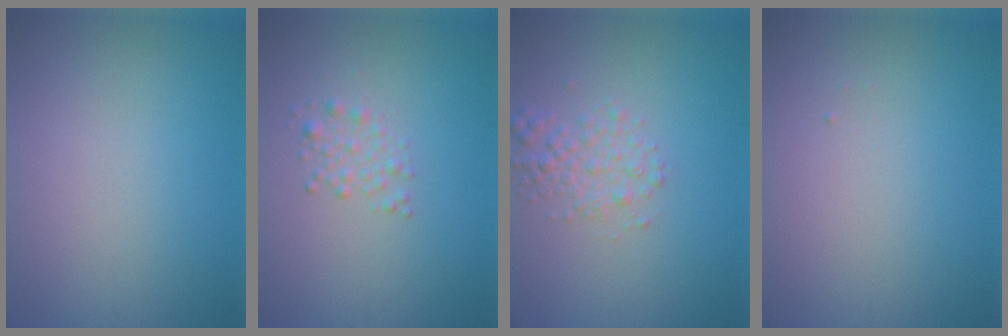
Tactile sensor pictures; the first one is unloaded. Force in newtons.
{"total": 1.5, "press": 1.5, "slide": 0.0}
{"total": 2.2, "press": 2.2, "slide": 0.1}
{"total": 0.0}